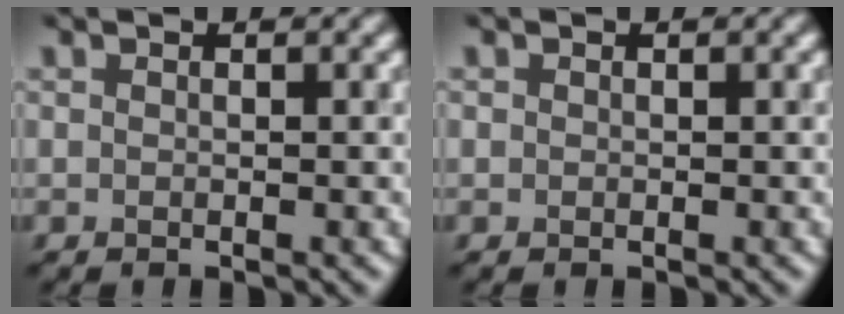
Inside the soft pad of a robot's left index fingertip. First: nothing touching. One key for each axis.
{"total": 0.0}